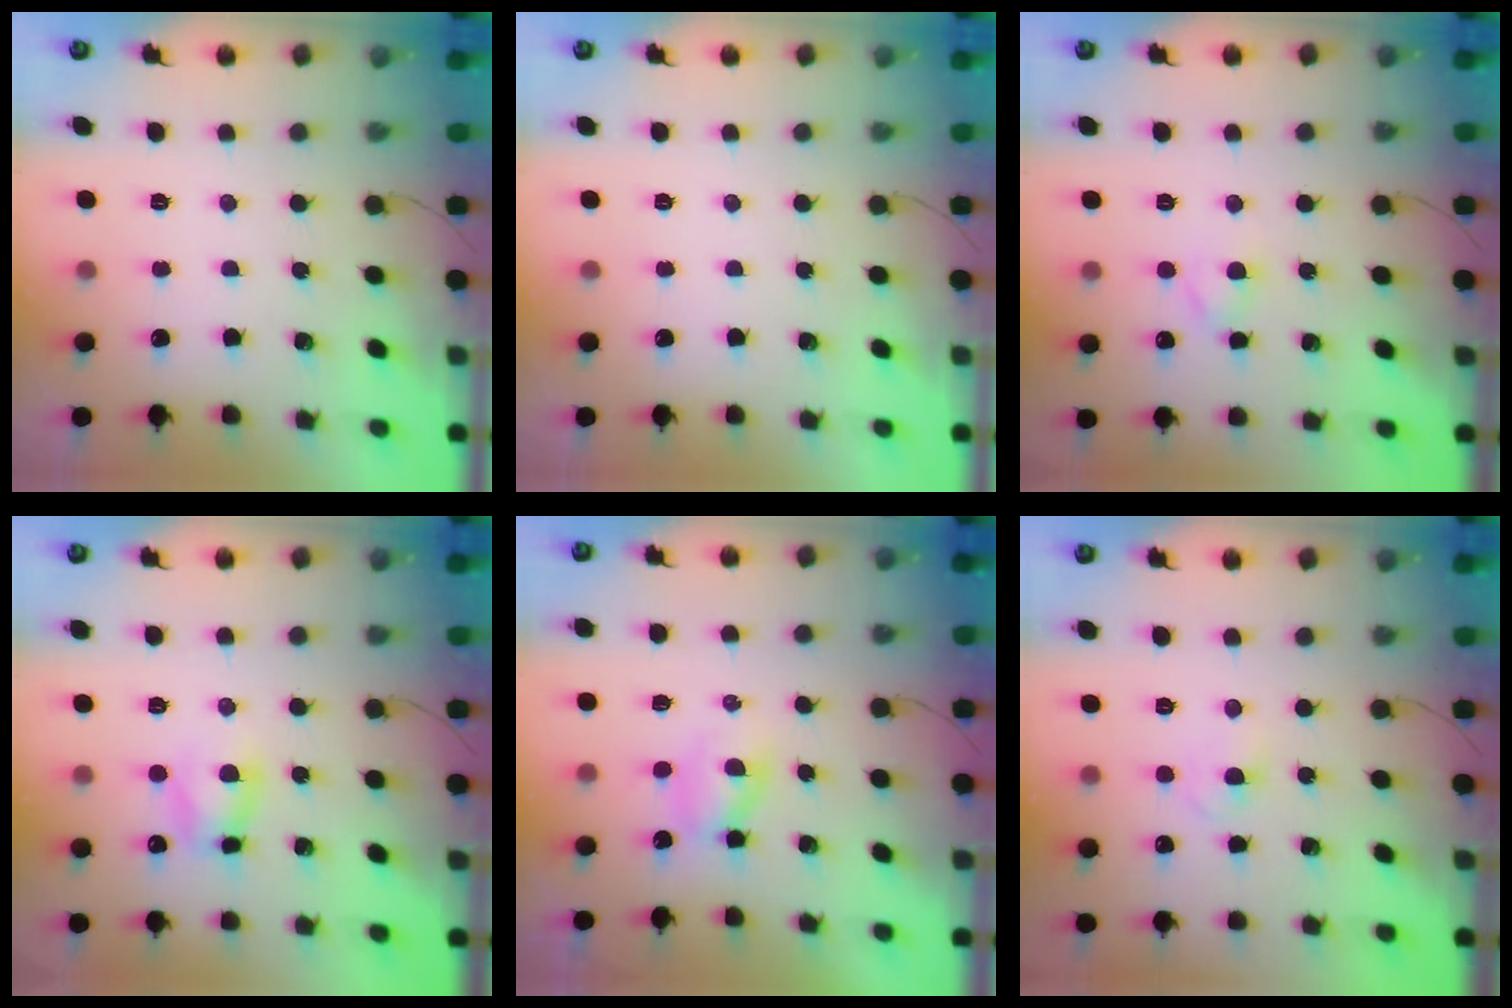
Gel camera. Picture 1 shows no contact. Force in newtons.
{"total": 0.0}
{"total": 3.1, "press": 2.9, "slide": 1.0}
{"total": 5.7, "press": 5.7, "slide": 0.1}
{"total": 2.3, "press": 2.0, "slide": 1.1}
{"total": 2.3, "press": 2.1, "slide": 1.0}